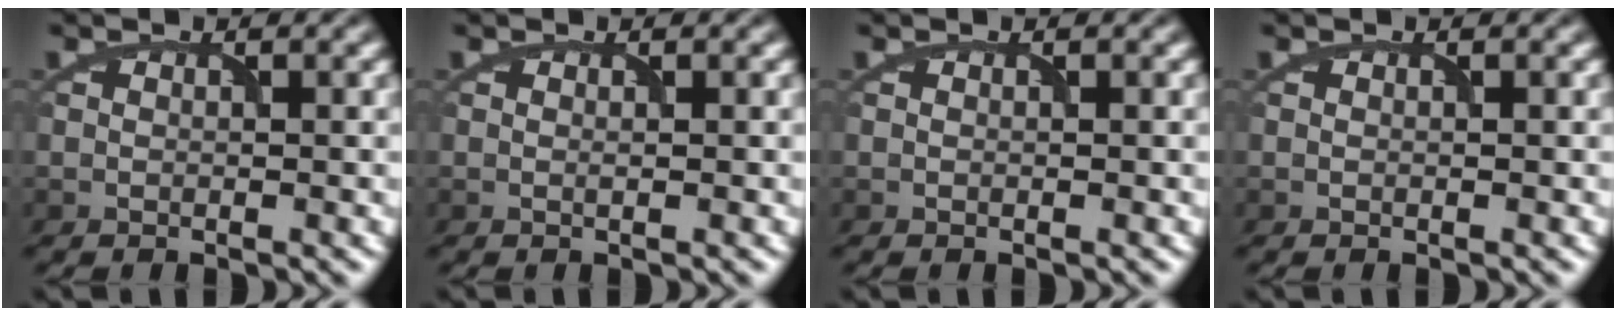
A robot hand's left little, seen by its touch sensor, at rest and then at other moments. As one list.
[{"total": 0.0}, {"total": 0.0}, {"total": 0.0}]